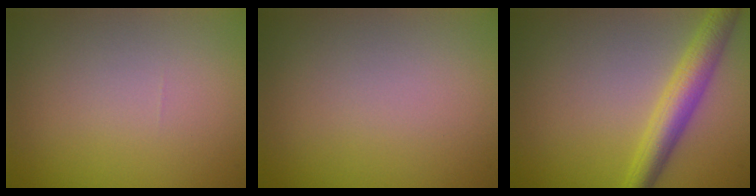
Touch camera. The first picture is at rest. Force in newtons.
{"total": 0.0}
{"total": 5.0, "press": 5.0, "slide": 0.3}